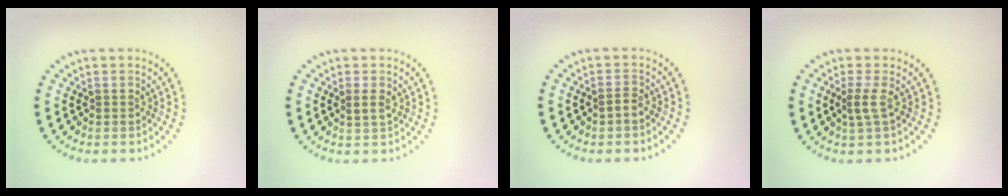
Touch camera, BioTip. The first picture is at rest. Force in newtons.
{"total": 1.2, "press": 1.2, "slide": 0.3}
{"total": 0.9, "press": 0.8, "slide": 0.3}
{"total": 1.3, "press": 0.9, "slide": 0.9}